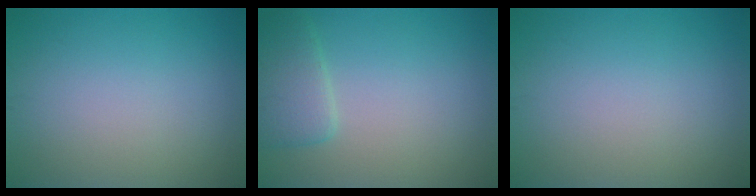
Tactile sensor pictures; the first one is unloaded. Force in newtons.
{"total": 2.9, "press": 2.9, "slide": 0.3}
{"total": 0.0}